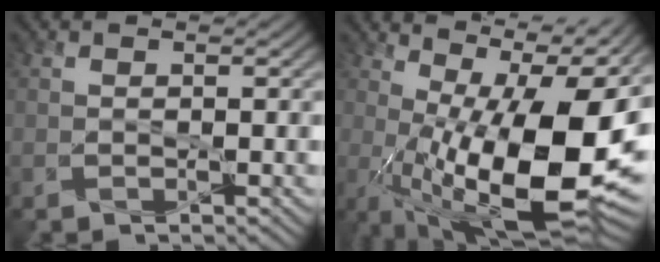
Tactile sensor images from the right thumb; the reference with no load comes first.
{"total": 19.5, "force": [0.8, 7.3, 18.1], "torque": [-0.264, -0.004, 0.023]}